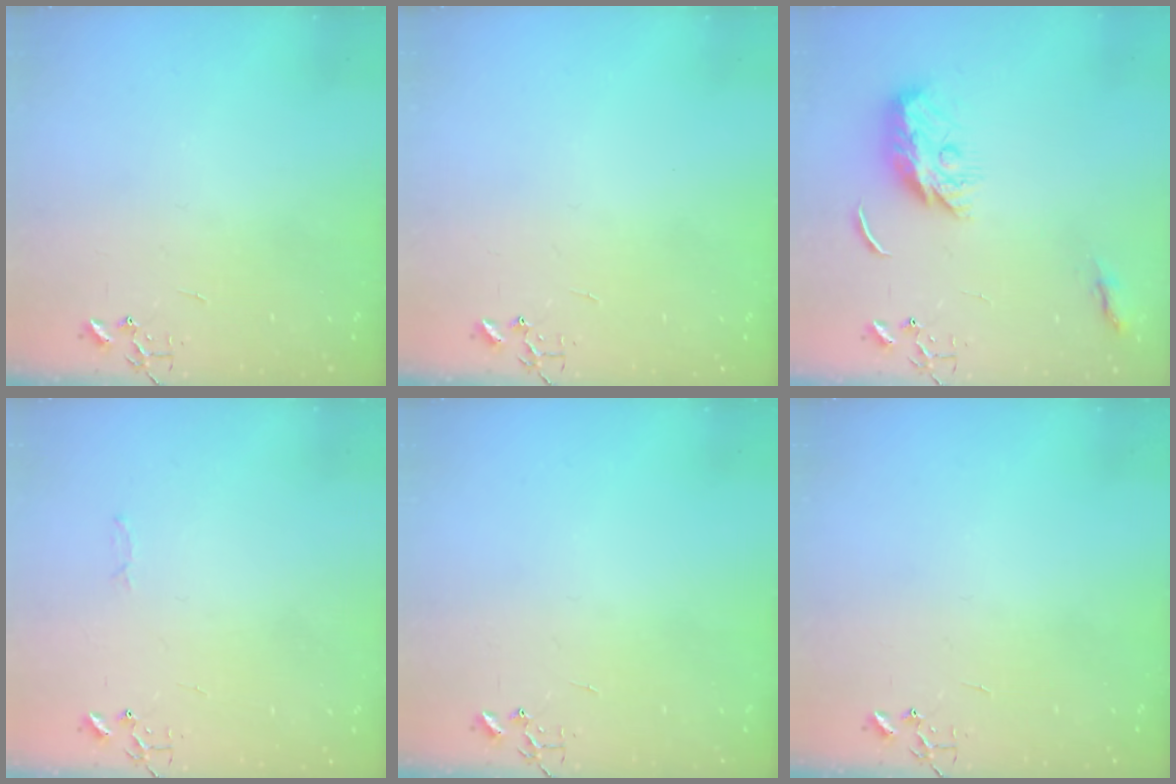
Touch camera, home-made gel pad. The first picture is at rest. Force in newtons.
{"total": 0.0}
{"total": 10.2, "press": 10.2, "slide": 0.1}
{"total": 2.8, "press": 2.8, "slide": 0.4}
{"total": 0.0}
{"total": 0.0}